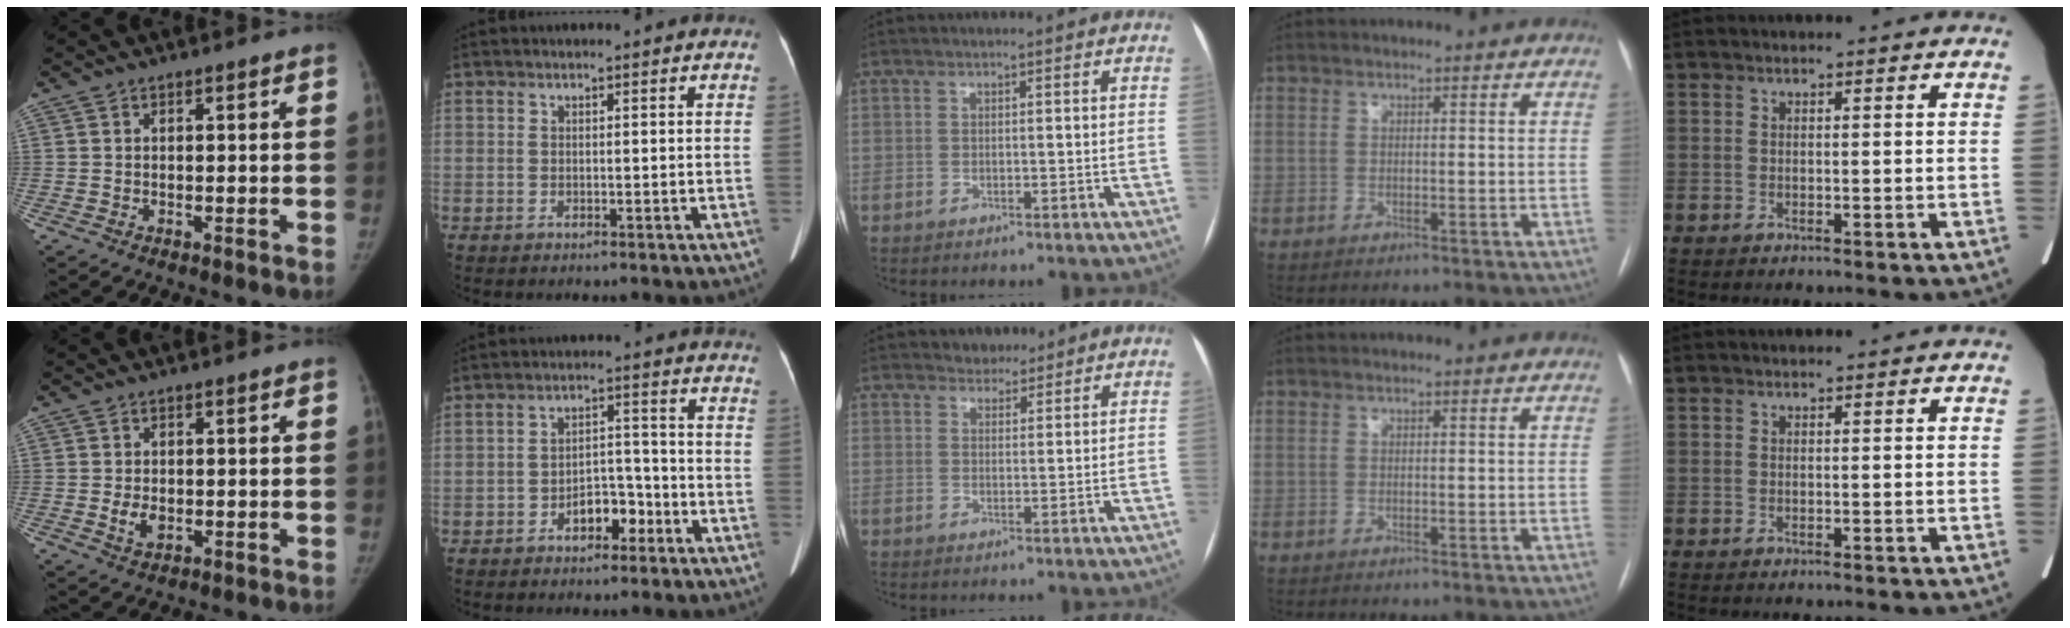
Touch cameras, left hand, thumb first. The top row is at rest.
{"thumb": {"total": 3.3, "force": [-0.4, 2.2, 2.4], "torque": [-0.041, -0.004, -0.001]}, "index": {"total": 5.1, "force": [-2.9, 2.7, 3.2], "torque": [-0.050, 0.021, -0.047]}, "middle": {"total": 2.4, "force": [2.1, 1.2, 0.0], "torque": [0.000, 0.005, 0.032]}}